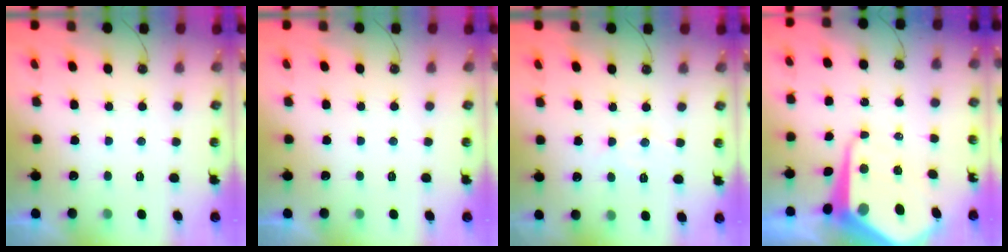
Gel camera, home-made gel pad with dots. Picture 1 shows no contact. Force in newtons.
{"total": 0.0}
{"total": 6.4, "press": 6.4, "slide": 0.5}
{"total": 14.7, "press": 14.6, "slide": 1.3}